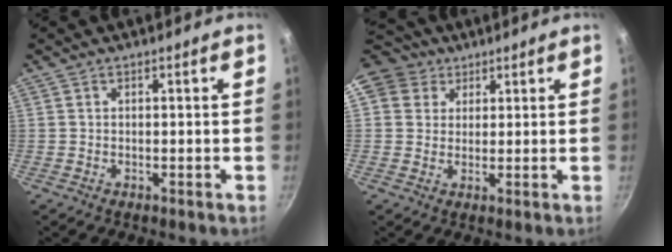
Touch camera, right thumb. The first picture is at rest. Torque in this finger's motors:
{"motor_torque": [0.21, 1.70, 0.52, -0.33, 0.17]}